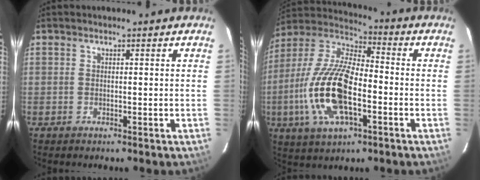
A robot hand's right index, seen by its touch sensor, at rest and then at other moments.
{"total": 19.1, "force": [-4.9, 8.1, 16.6], "torque": [-0.351, -0.006, -0.096]}